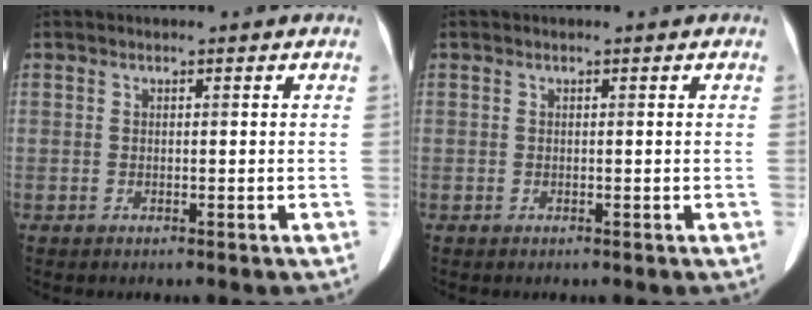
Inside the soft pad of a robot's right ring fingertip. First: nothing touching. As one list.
[{"total": 0.0}]